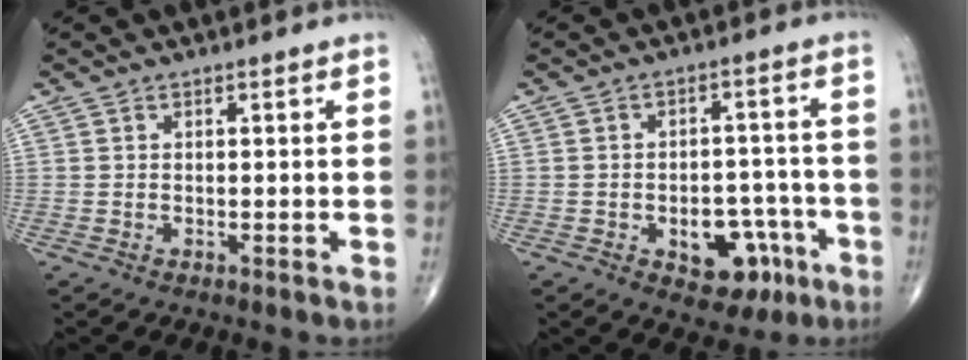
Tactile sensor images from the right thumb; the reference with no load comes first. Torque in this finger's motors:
{"motor_torque": [3.03, 1.98, 0.49, -0.71, 0.16]}